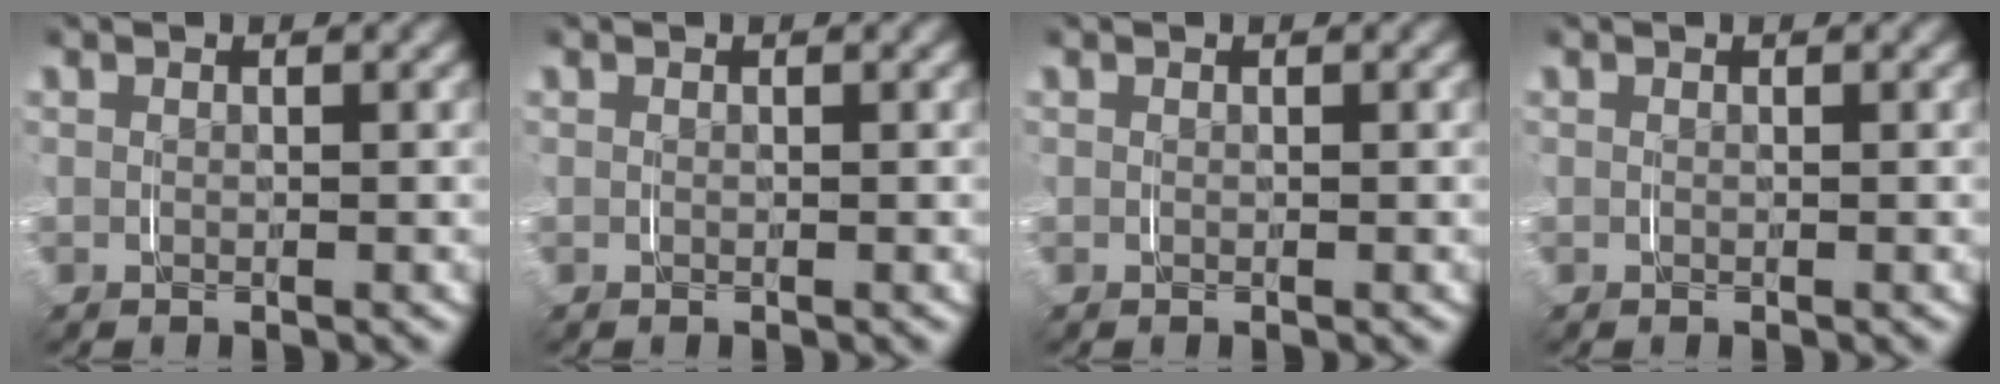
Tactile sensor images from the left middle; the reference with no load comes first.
{"total": 0.0}
{"total": 0.0}
{"total": 0.0}